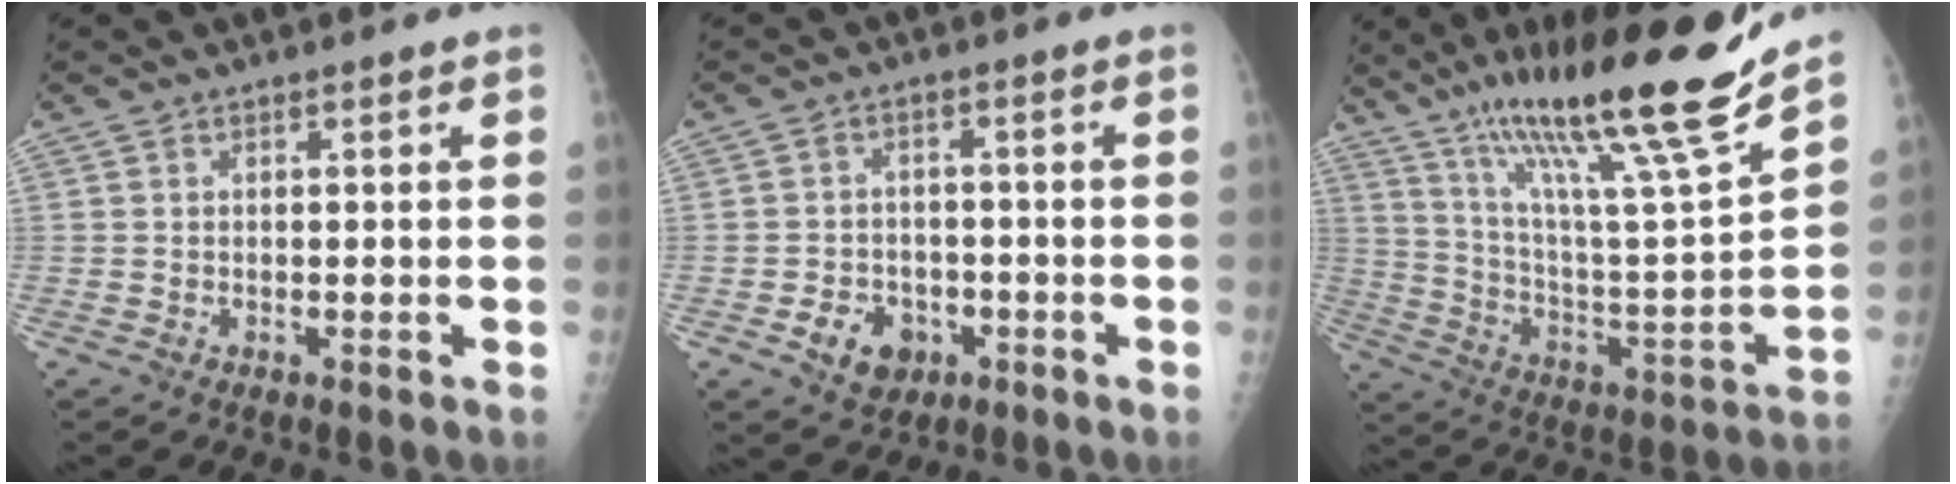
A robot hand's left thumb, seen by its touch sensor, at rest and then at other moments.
{"total": 6.1, "force": [-2.4, 4.9, 2.7], "torque": [-0.025, 0.013, -0.032]}
{"total": 25.5, "force": [17.7, 1.8, 18.2], "torque": [-0.281, -0.064, 0.307]}